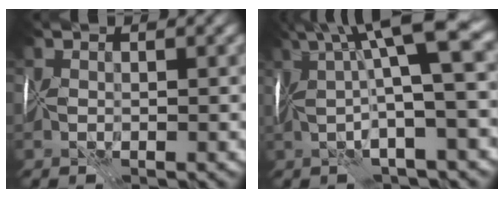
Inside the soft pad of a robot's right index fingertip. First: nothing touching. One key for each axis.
{"total": 9.2, "fx": 2.8, "fy": 1.3, "fz": 8.7, "tx": -0.130, "ty": 0.021, "tz": 0.045}